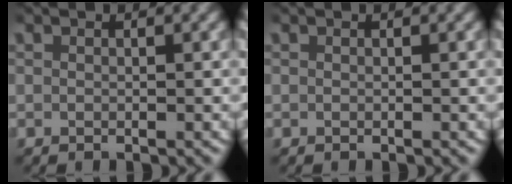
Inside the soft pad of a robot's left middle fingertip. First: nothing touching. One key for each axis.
{"total": 0.0}